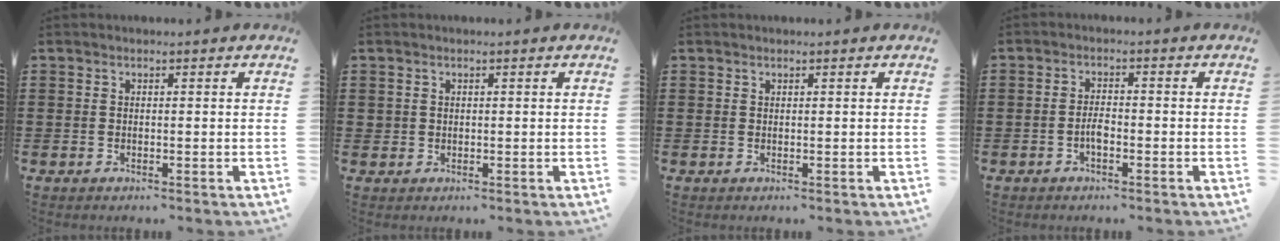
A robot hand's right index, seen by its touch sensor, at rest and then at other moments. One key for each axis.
{"total": 0.9, "fx": 0.3, "fy": 0.8, "fz": 0.2, "tx": -0.005, "ty": 0.005, "tz": 0.006}
{"total": 0.0}
{"total": 2.6, "fx": -1.1, "fy": 1.0, "fz": 2.2, "tx": -0.050, "ty": 0.001, "tz": -0.022}